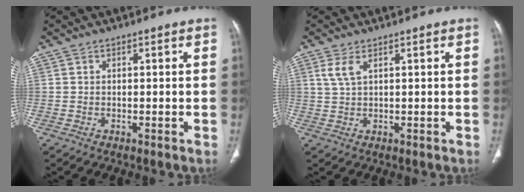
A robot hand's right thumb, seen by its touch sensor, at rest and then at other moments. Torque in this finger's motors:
{"motor_torque": [0.69, 1.43, 1.50, 0.07, 0.22]}